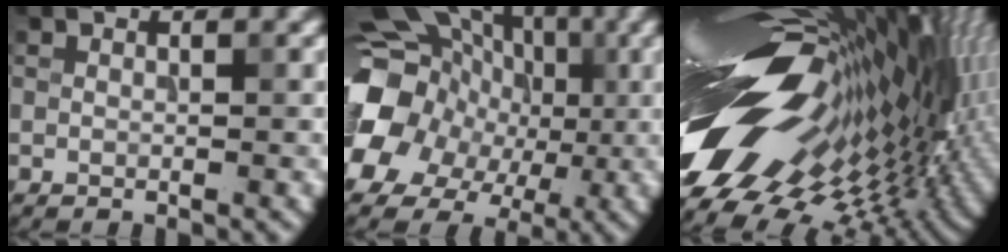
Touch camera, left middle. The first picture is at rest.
{"total": 16.4, "force": [-0.4, 13.6, 9.1], "torque": [-0.179, 0.008, -0.024]}
{"total": 20.5, "force": [1.2, 9.4, 18.1], "torque": [-0.293, -0.011, 0.002]}